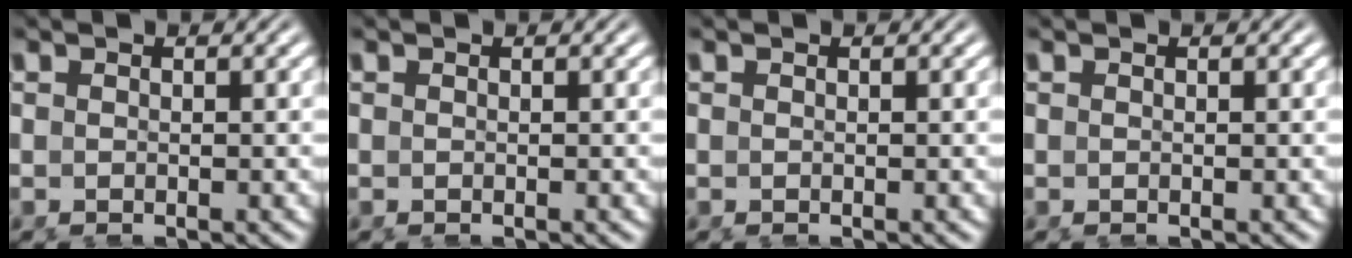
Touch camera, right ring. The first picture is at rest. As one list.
[{"total": 0.0}, {"total": 0.0}, {"total": 0.0}]